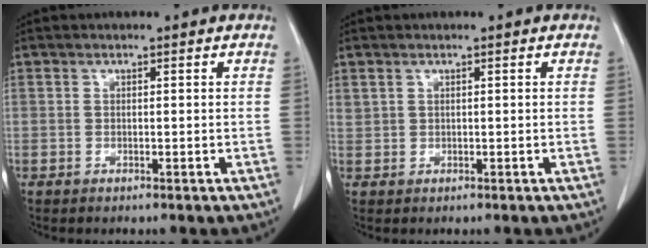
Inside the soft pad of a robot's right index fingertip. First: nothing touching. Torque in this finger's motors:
{"motor_torque": [1.05, 0.07, 0.40, 0.14]}